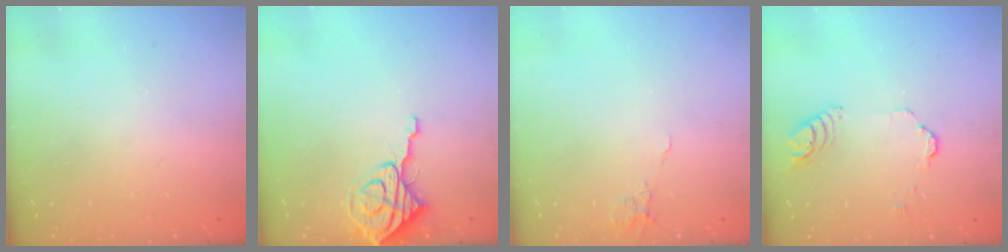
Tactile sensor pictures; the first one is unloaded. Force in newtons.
{"total": 8.6, "press": 8.5, "slide": 0.7}
{"total": 6.2, "press": 6.2, "slide": 0.5}
{"total": 4.2, "press": 4.2, "slide": 0.4}